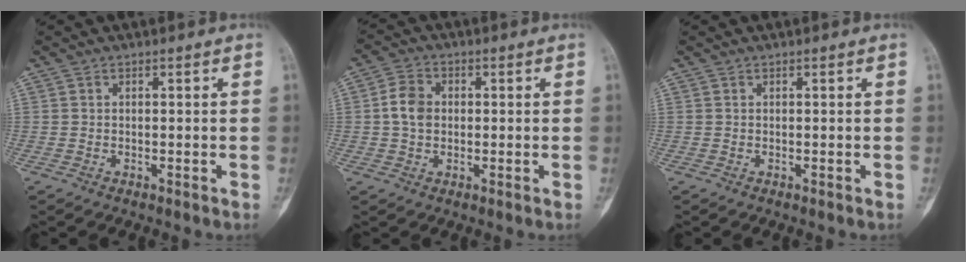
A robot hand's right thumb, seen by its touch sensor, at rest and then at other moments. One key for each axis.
{"total": 5.5, "fx": 0.2, "fy": 4.3, "fz": 3.4, "tx": -0.058, "ty": 0.010, "tz": 0.000}
{"total": 0.0}